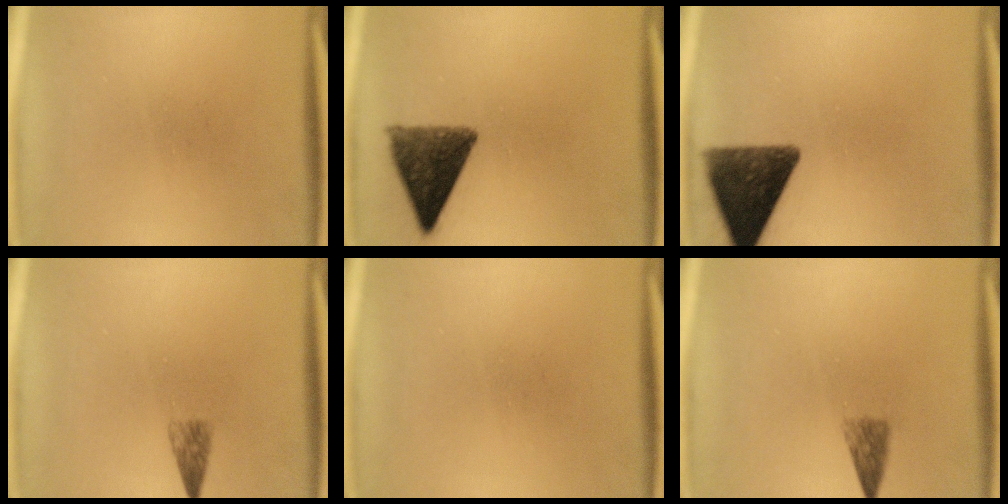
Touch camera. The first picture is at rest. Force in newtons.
{"total": 10.4}
{"total": 12.0}
{"total": 2.0}
{"total": 0.0}
{"total": 2.4}